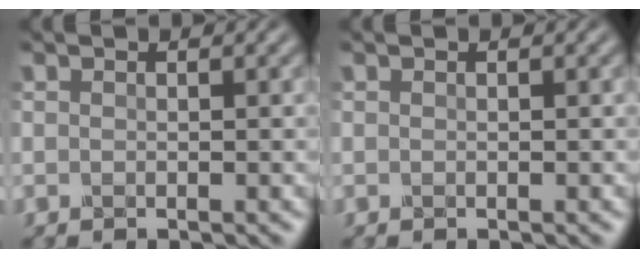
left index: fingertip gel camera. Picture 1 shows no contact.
{"total": 0.0}